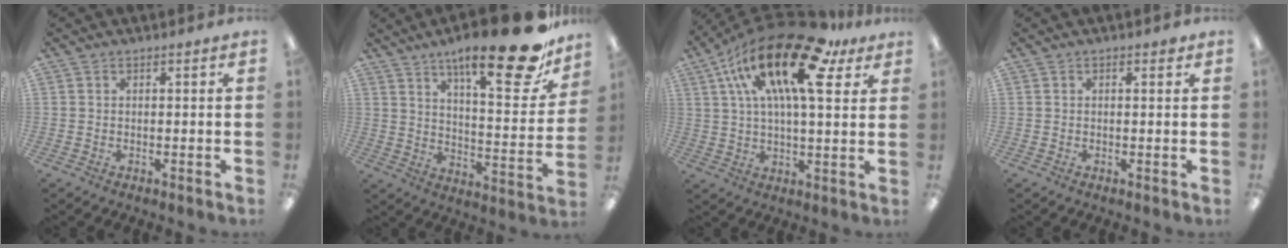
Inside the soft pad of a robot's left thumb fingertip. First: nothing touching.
{"total": 22.4, "force": [15.1, 6.4, 15.3], "torque": [-0.218, -0.101, 0.237]}
{"total": 24.3, "force": [12.0, 9.0, 19.1], "torque": [-0.338, -0.052, 0.189]}
{"total": 0.7, "force": [0.4, 0.3, 0.5], "torque": [-0.003, -0.001, 0.005]}